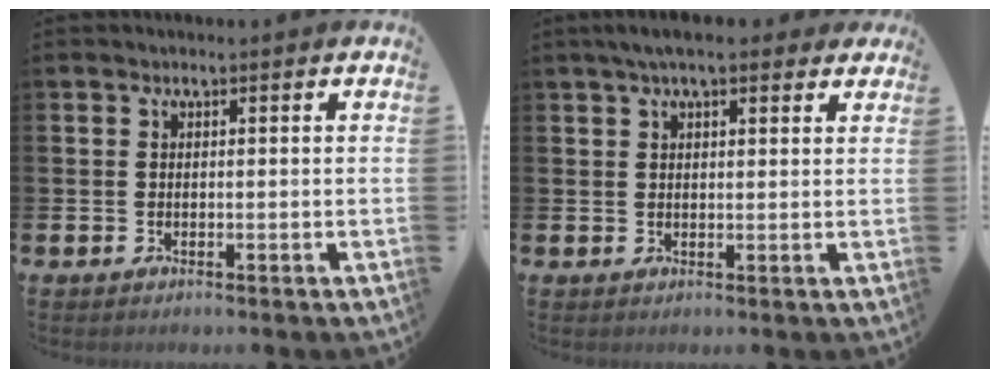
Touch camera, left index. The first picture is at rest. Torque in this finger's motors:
{"motor_torque": [1.00, -1.14, 0.52, 0.06]}